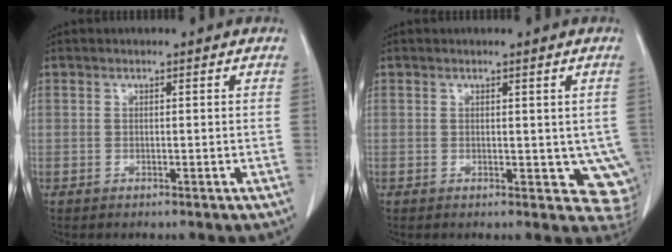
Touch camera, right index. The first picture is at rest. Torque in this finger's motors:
{"motor_torque": [0.10, 0.04, 0.09, 0.00]}